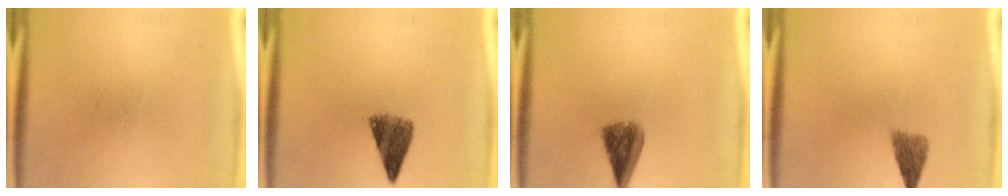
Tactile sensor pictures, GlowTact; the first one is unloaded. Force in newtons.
{"total": 5.7}
{"total": 5.4}
{"total": 2.9}